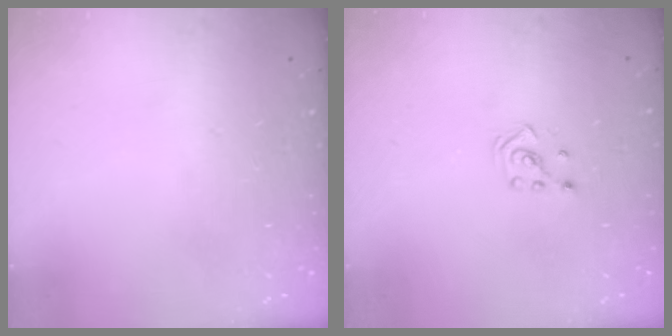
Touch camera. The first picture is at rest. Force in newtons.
{"total": 2.1, "press": 1.9, "slide": 0.8}